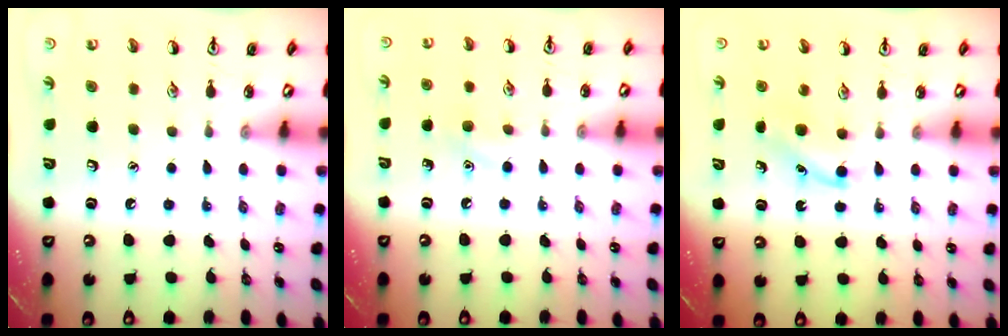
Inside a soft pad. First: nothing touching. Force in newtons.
{"total": 6.0, "press": 5.7, "slide": 1.8}
{"total": 3.7, "press": 3.5, "slide": 1.2}